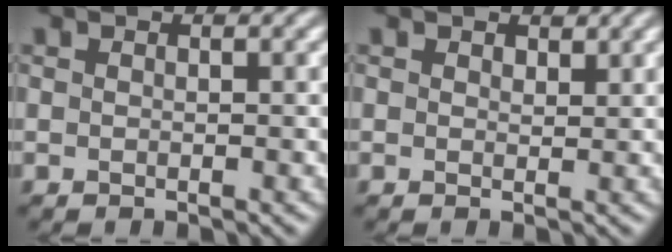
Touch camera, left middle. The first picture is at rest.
{"total": 1.0, "force": [0.9, 0.4, -0.1], "torque": [0.003, -0.003, 0.014]}